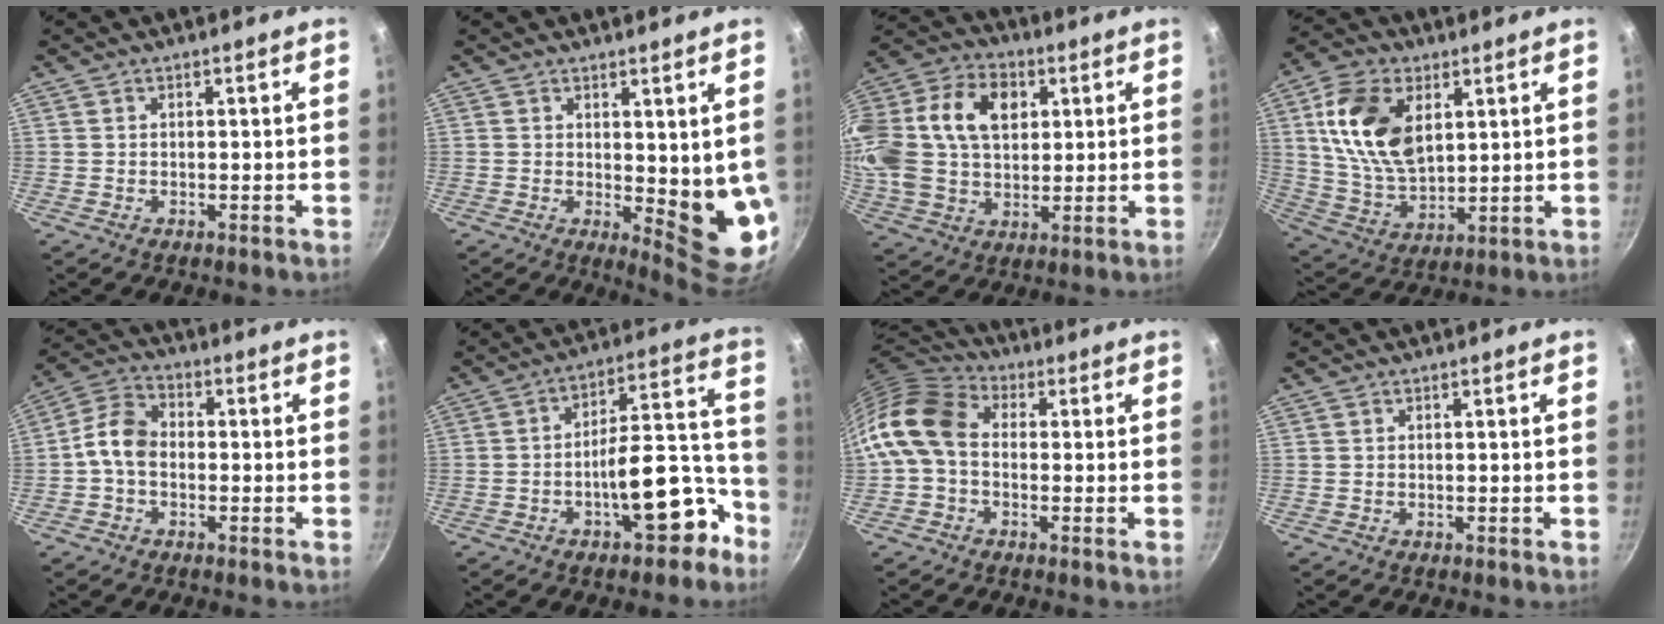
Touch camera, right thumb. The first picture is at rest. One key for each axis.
{"total": 8.5, "fx": 1.2, "fy": 3.2, "fz": 7.8, "tx": -0.085, "ty": -0.028, "tz": 0.024}
{"total": 26.3, "fx": 6.8, "fy": 18.4, "fz": 17.5, "tx": -0.369, "ty": 0.029, "tz": 0.113}
{"total": 16.0, "fx": 4.8, "fy": 9.8, "fz": 11.7, "tx": -0.201, "ty": -0.014, "tz": 0.098}
{"total": 7.2, "fx": -1.2, "fy": 5.0, "fz": 5.0, "tx": -0.085, "ty": 0.029, "tz": -0.039}
{"total": 15.4, "fx": -7.3, "fy": 6.5, "fz": 11.9, "tx": -0.113, "ty": 0.087, "tz": -0.100}
{"total": 12.6, "fx": -0.5, "fy": 9.2, "fz": 8.5, "tx": -0.156, "ty": 0.032, "tz": -0.032}
{"total": 0.0}